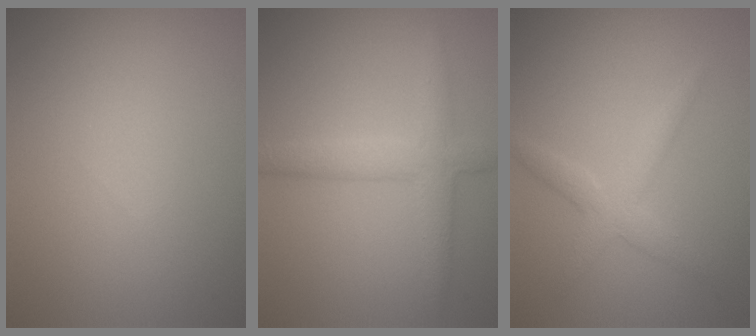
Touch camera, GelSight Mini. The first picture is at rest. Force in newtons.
{"total": 3.5, "press": 3.5, "slide": 0.1}
{"total": 2.7, "press": 2.7, "slide": 0.1}